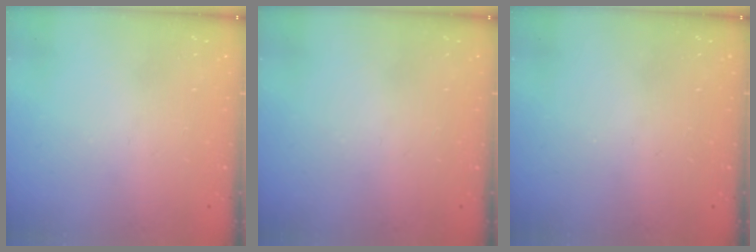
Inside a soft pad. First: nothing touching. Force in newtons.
{"total": 0.0}
{"total": 0.0}